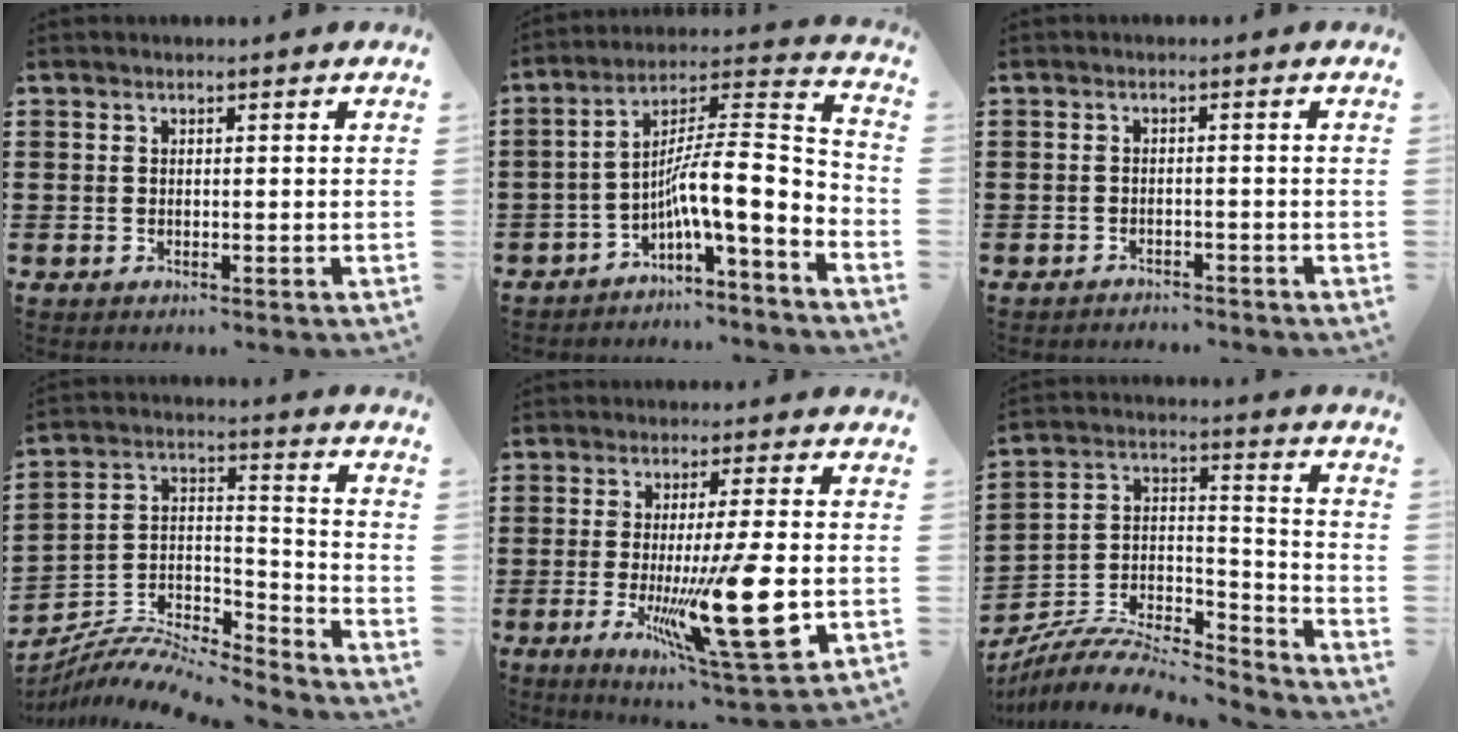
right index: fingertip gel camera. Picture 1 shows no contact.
{"total": 10.6, "force": [-4.1, 1.4, 9.7], "torque": [-0.168, -0.036, -0.088]}
{"total": 1.6, "force": [-1.6, 0.1, -0.1], "torque": [-0.004, 0.002, -0.035]}
{"total": 7.5, "force": [-7.2, 1.4, 1.6], "torque": [-0.035, 0.002, -0.147]}
{"total": 17.3, "force": [-3.0, 3.3, 16.7], "torque": [-0.275, -0.025, -0.032]}
{"total": 7.6, "force": [-6.9, 2.0, 2.5], "torque": [-0.048, 0.002, -0.137]}